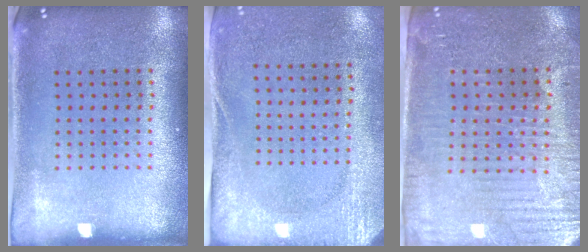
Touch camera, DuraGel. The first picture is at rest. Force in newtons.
{"total": 2.7, "press": 2.2, "slide": 1.7}
{"total": 3.8, "press": 3.5, "slide": 1.3}